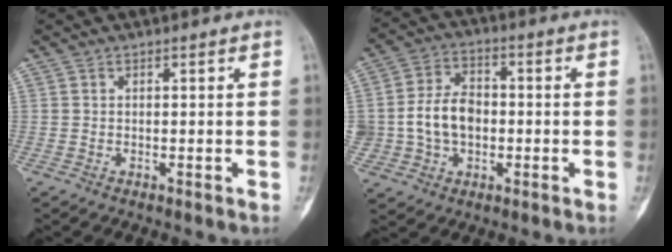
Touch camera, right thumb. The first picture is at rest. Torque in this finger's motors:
{"motor_torque": [1.22, 1.11, 0.86, -0.68, 0.12]}